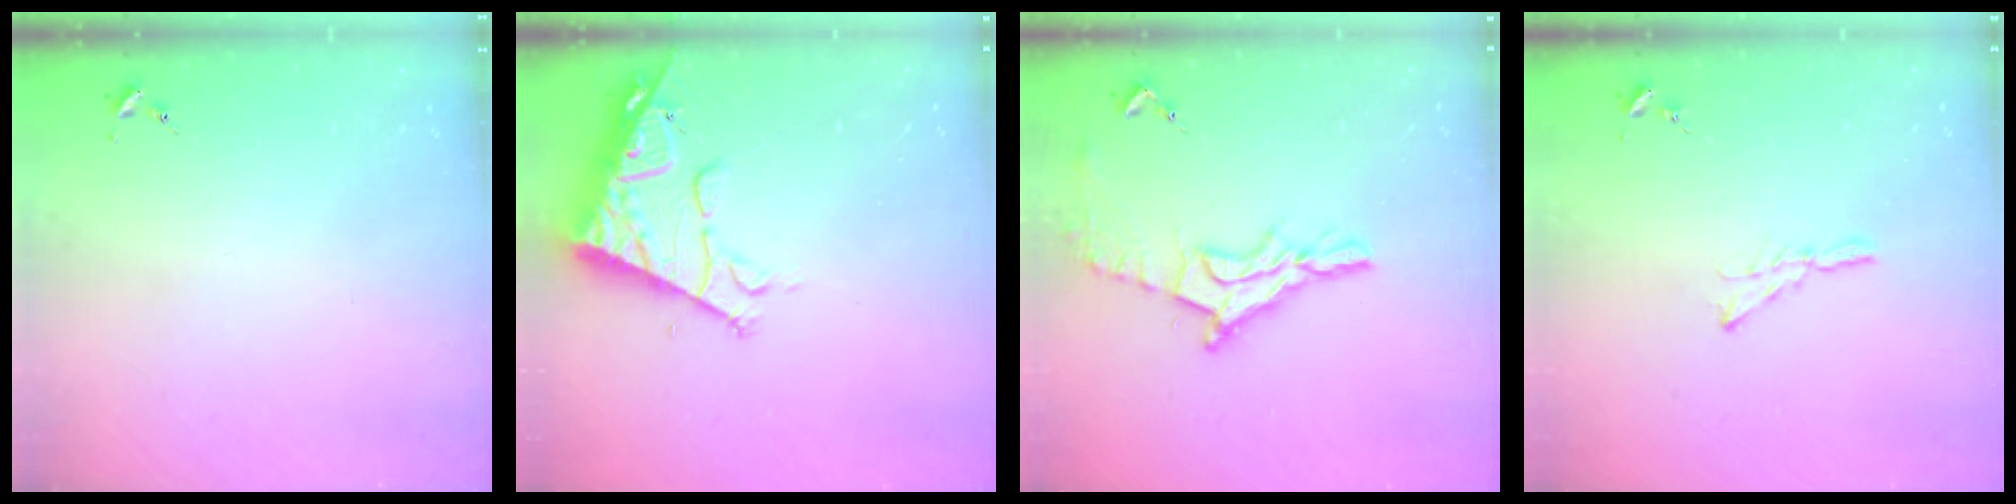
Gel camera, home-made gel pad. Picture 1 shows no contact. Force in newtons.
{"total": 12.3, "press": 12.2, "slide": 1.6}
{"total": 14.4, "press": 14.4, "slide": 1.1}
{"total": 4.8, "press": 4.8, "slide": 0.5}